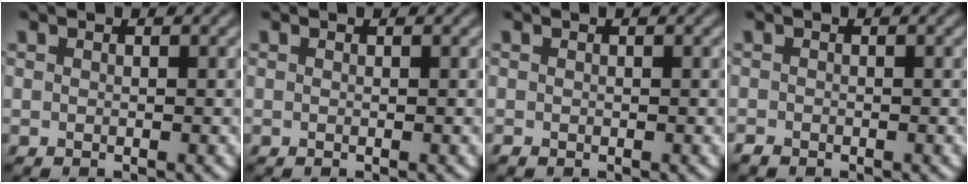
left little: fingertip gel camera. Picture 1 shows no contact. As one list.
[{"total": 0.0}, {"total": 0.5, "force": [-0.2, 0.5, 0.1], "torque": [0.003, -0.005, -0.003]}, {"total": 0.8, "force": [-0.6, 0.6, 0.1], "torque": [0.001, -0.005, -0.011]}]